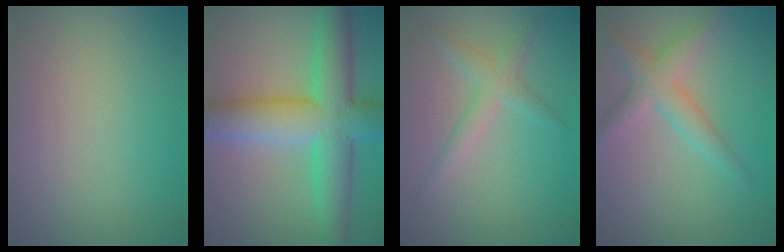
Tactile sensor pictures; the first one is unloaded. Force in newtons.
{"total": 10.0, "press": 10.0, "slide": 0.1}
{"total": 2.1, "press": 2.1, "slide": 0.1}
{"total": 3.3, "press": 3.3, "slide": 0.1}